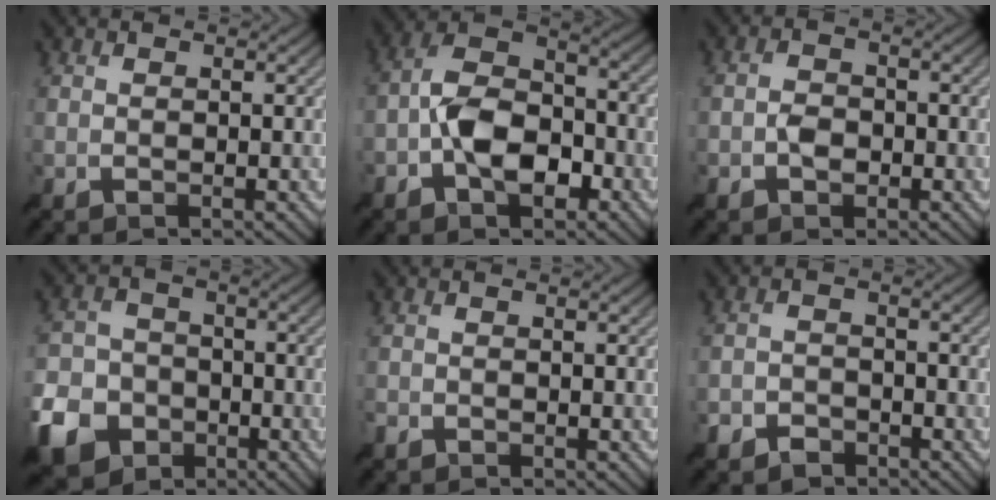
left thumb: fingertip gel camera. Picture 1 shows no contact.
{"total": 9.4, "force": [-3.2, 4.7, 7.4], "torque": [-0.138, 0.015, -0.075]}
{"total": 2.2, "force": [-0.9, 1.5, 1.3], "torque": [-0.028, 0.006, -0.021]}
{"total": 8.8, "force": [-4.7, 6.5, 3.8], "torque": [-0.102, -0.015, -0.103]}
{"total": 0.9, "force": [-0.8, 0.4, 0.0], "torque": [0.002, -0.001, -0.019]}
{"total": 3.0, "force": [-2.4, 1.6, 0.8], "torque": [-0.012, 0.000, -0.051]}